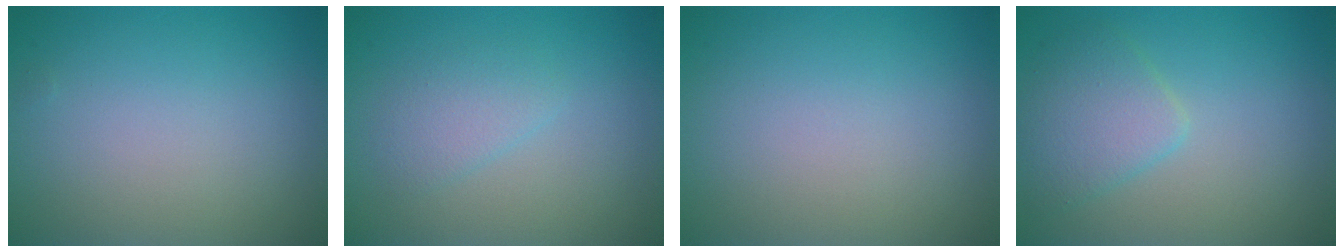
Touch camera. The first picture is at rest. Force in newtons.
{"total": 1.8, "press": 1.8, "slide": 0.1}
{"total": 0.0}
{"total": 3.2, "press": 3.2, "slide": 0.1}